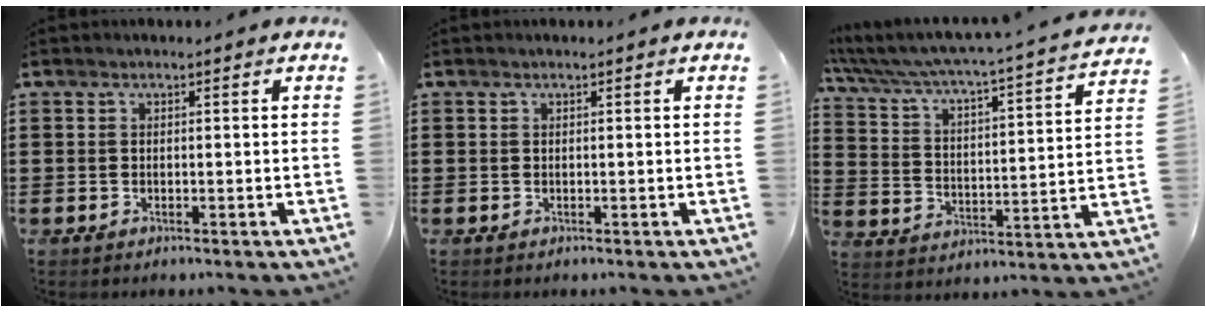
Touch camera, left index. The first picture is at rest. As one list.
[{"total": 0.0}, {"total": 3.6, "force": [3.3, -0.4, 1.5], "torque": [-0.051, -0.043, 0.042]}]